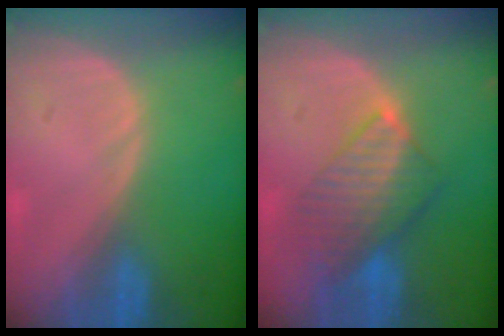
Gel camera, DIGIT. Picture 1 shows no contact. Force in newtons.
{"total": 8.0, "press": 7.1, "slide": 3.7}